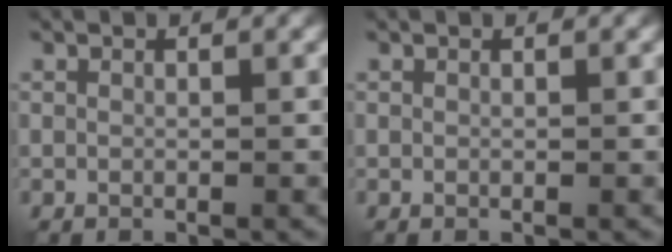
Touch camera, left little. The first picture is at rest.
{"total": 0.0}